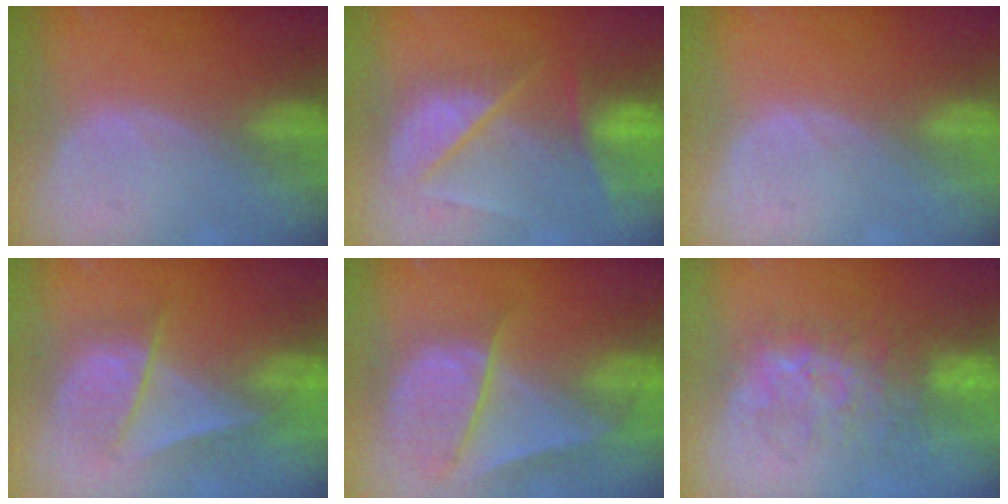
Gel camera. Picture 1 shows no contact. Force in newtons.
{"total": 9.3, "press": 8.1, "slide": 4.5}
{"total": 0.0}
{"total": 7.1, "press": 7.0, "slide": 0.9}
{"total": 9.4, "press": 8.1, "slide": 4.7}
{"total": 8.1, "press": 7.9, "slide": 1.8}